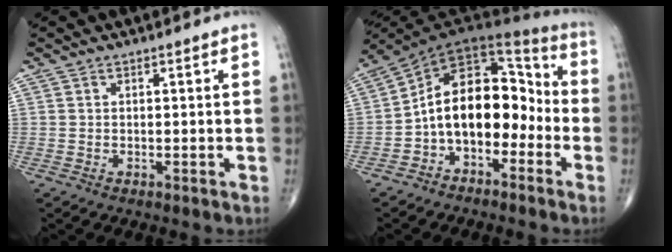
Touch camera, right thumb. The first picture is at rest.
{"total": 15.2, "force": [-3.7, 9.7, 11.1], "torque": [-0.146, 0.086, -0.073]}